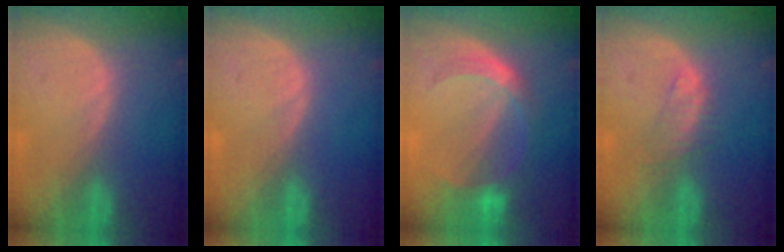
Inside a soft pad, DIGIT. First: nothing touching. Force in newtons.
{"total": 0.0}
{"total": 5.7, "press": 5.4, "slide": 1.9}
{"total": 2.5, "press": 2.4, "slide": 0.3}